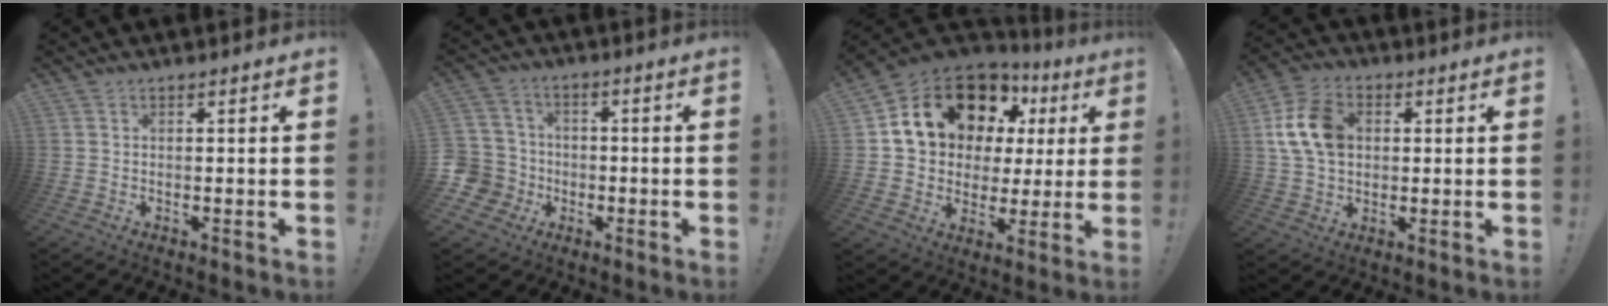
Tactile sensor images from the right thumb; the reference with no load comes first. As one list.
[{"total": 9.0, "force": [-2.3, 8.5, 2.0], "torque": [-0.047, 0.019, -0.036]}, {"total": 17.0, "force": [9.0, 11.6, 8.5], "torque": [-0.134, -0.051, 0.180]}, {"total": 13.8, "force": [2.6, 10.0, 9.2], "torque": [-0.158, 0.008, 0.051]}]